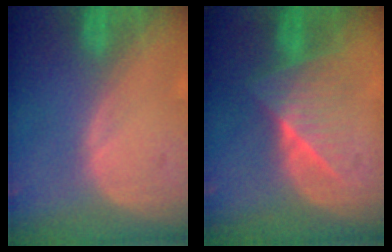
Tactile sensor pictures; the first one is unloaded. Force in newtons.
{"total": 6.5, "press": 6.0, "slide": 2.3}